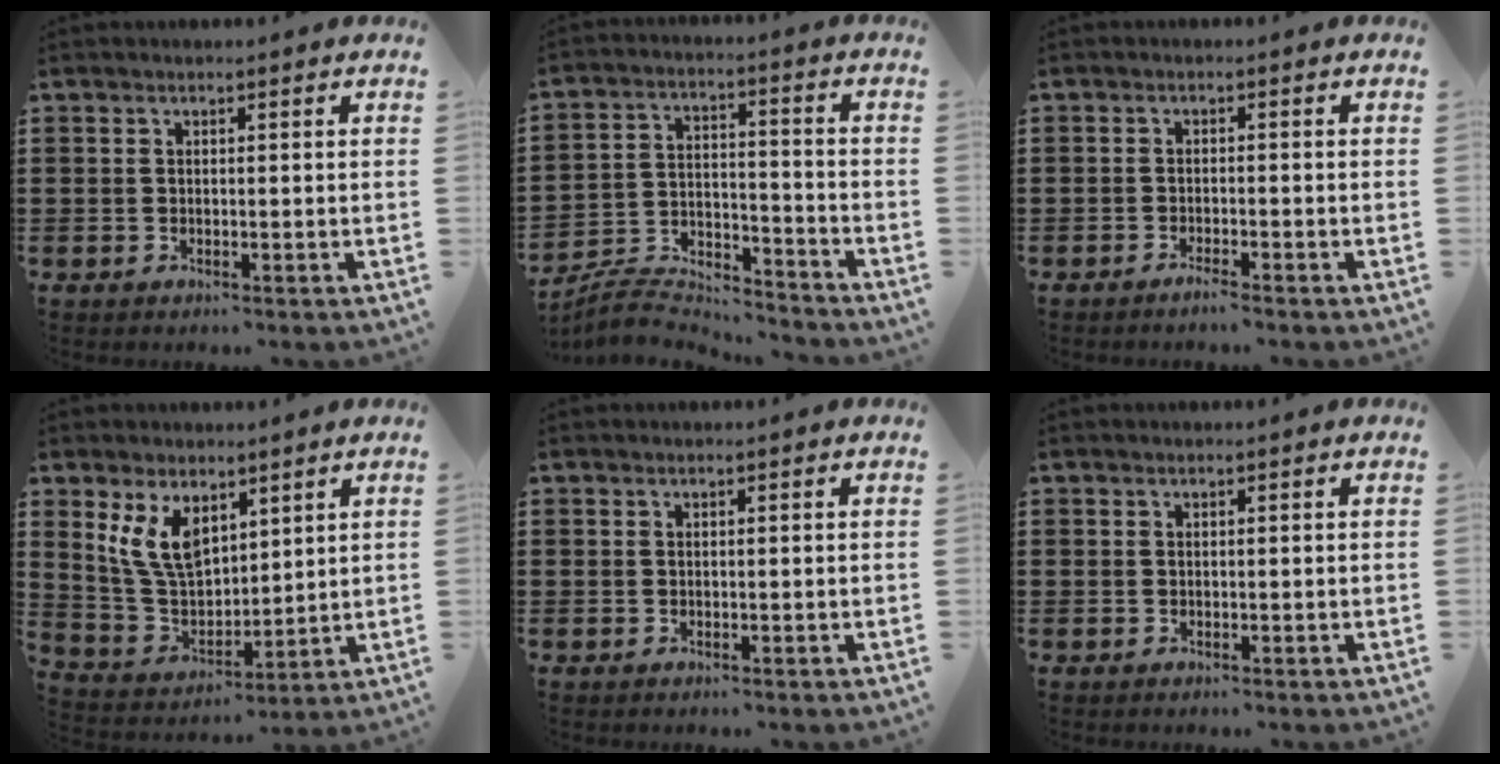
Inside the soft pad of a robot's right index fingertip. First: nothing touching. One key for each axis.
{"total": 6.0, "fx": -5.8, "fy": 1.3, "fz": 1.1, "tx": -0.029, "ty": 0.004, "tz": -0.118}
{"total": 1.5, "fx": -1.4, "fy": -0.1, "fz": 0.6, "tx": -0.011, "ty": -0.001, "tz": -0.026}
{"total": 9.0, "fx": 4.5, "fy": 5.3, "fz": 5.7, "tx": -0.152, "ty": -0.005, "tz": 0.081}
{"total": 0.0}
{"total": 0.0}